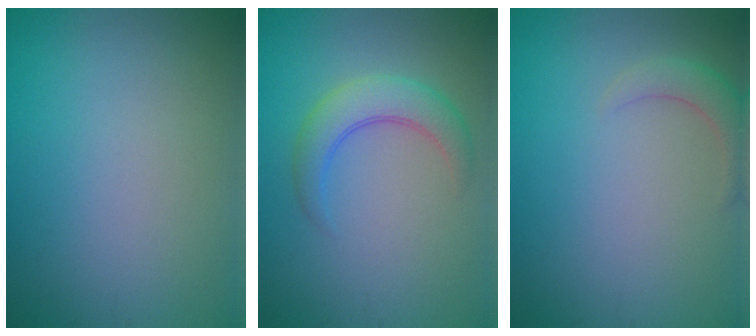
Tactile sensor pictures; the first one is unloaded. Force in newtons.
{"total": 3.6, "press": 3.6, "slide": 0.2}
{"total": 2.1, "press": 2.1, "slide": 0.2}